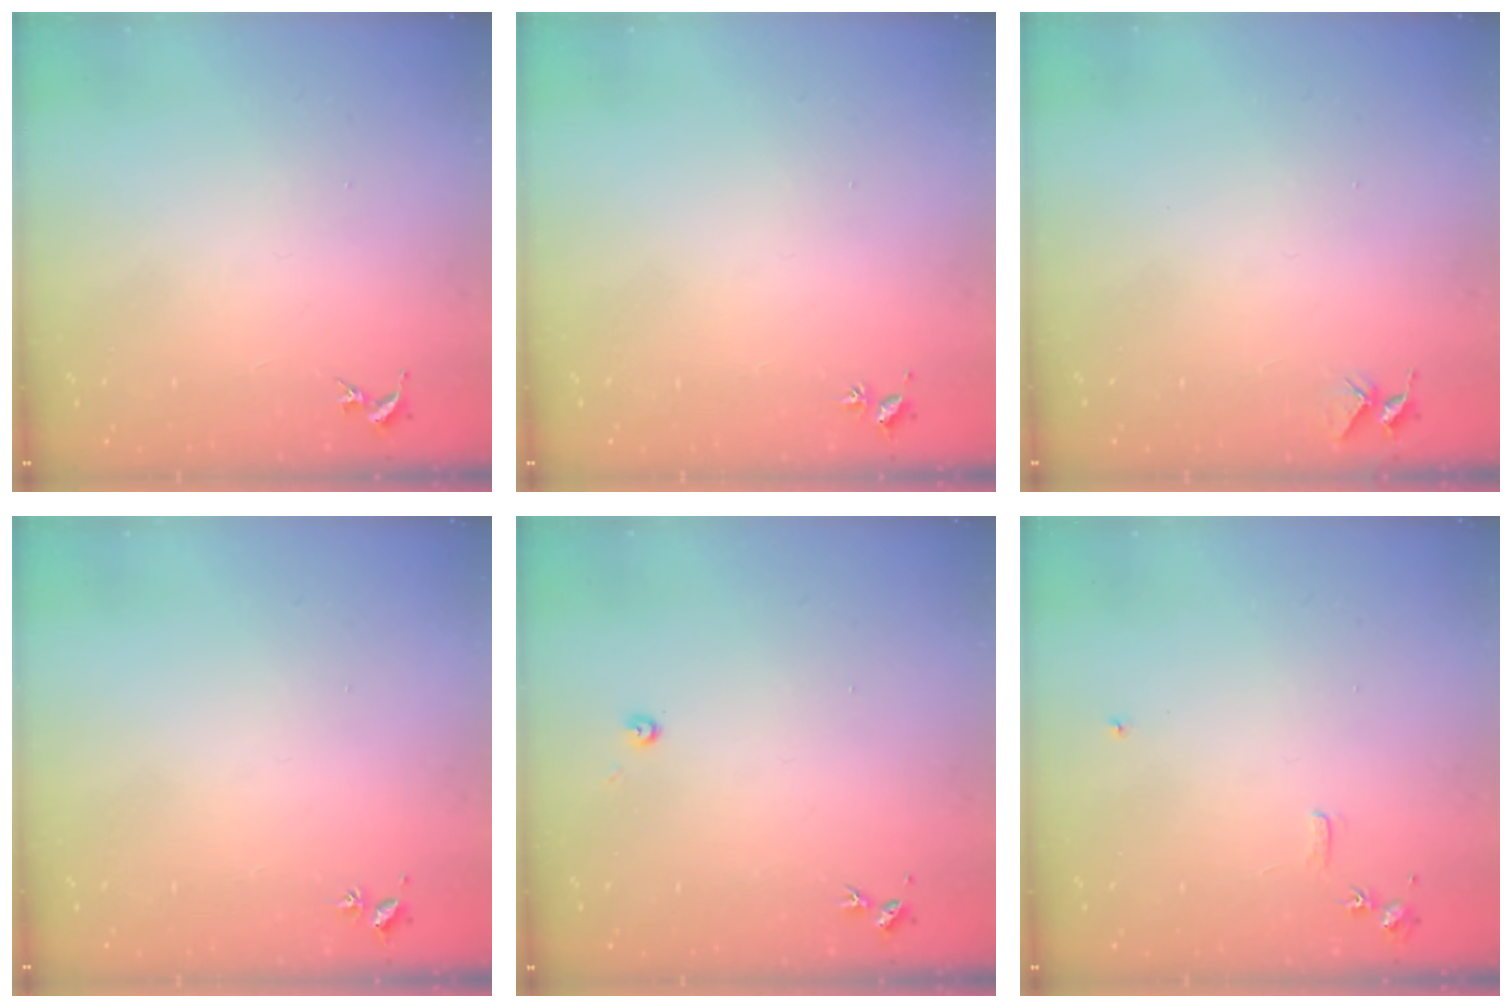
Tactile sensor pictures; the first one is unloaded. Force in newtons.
{"total": 2.0, "press": 2.0, "slide": 0.3}
{"total": 4.0, "press": 4.0, "slide": 0.3}
{"total": 2.0, "press": 2.0, "slide": 0.3}
{"total": 2.7, "press": 2.7, "slide": 0.2}
{"total": 5.9, "press": 5.9, "slide": 0.7}